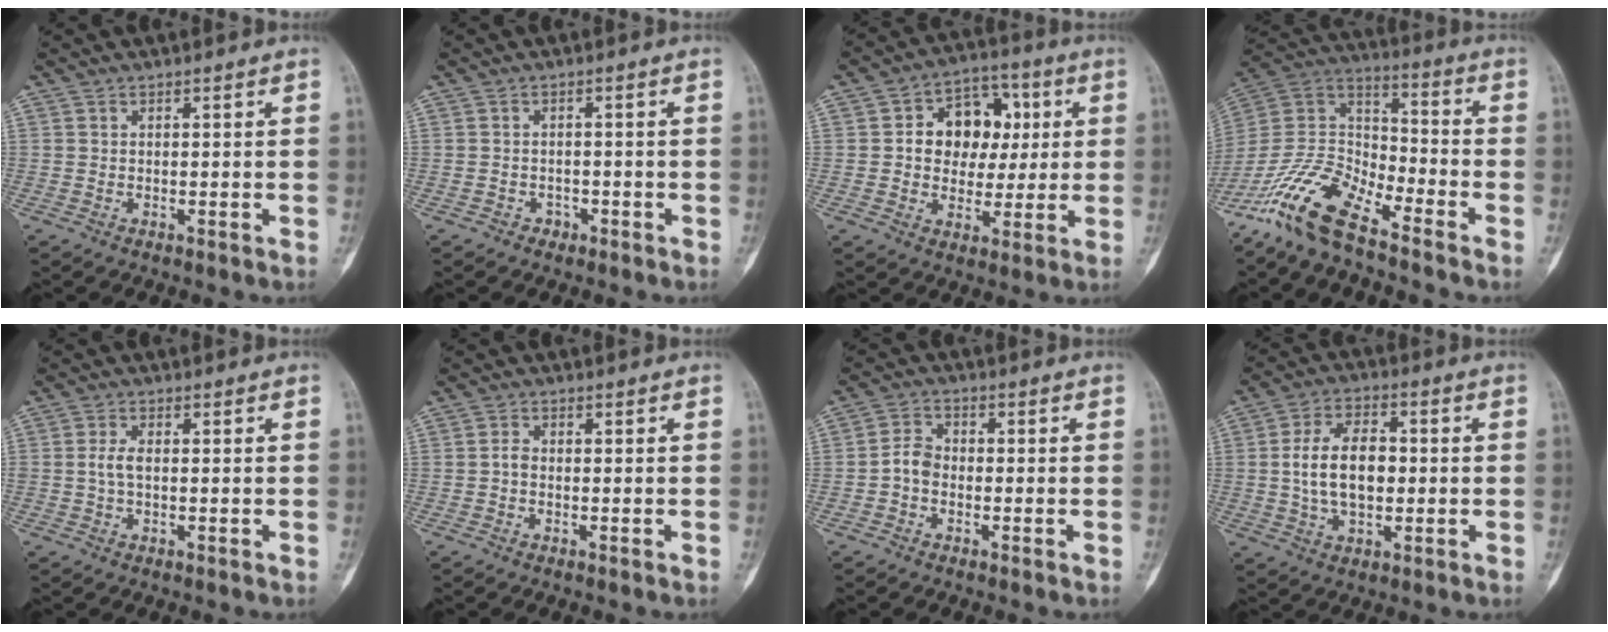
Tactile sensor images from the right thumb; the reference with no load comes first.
{"total": 1.6, "force": [-1.0, 1.2, 0.2], "torque": [0.001, 0.011, -0.016]}
{"total": 12.8, "force": [2.0, 9.8, 8.0], "torque": [-0.064, 0.014, 0.029]}
{"total": 15.2, "force": [-11.3, 4.9, 8.9], "torque": [-0.165, 0.072, -0.226]}
{"total": 2.7, "force": [-0.1, 1.5, 2.3], "torque": [-0.052, 0.006, -0.005]}
{"total": 1.4, "force": [-0.4, 0.9, 1.0], "torque": [-0.016, 0.003, -0.012]}
{"total": 3.8, "force": [-1.2, 2.8, 2.4], "torque": [-0.036, 0.016, -0.033]}
{"total": 11.2, "force": [0.0, 6.7, 9.0], "torque": [-0.152, 0.014, -0.001]}